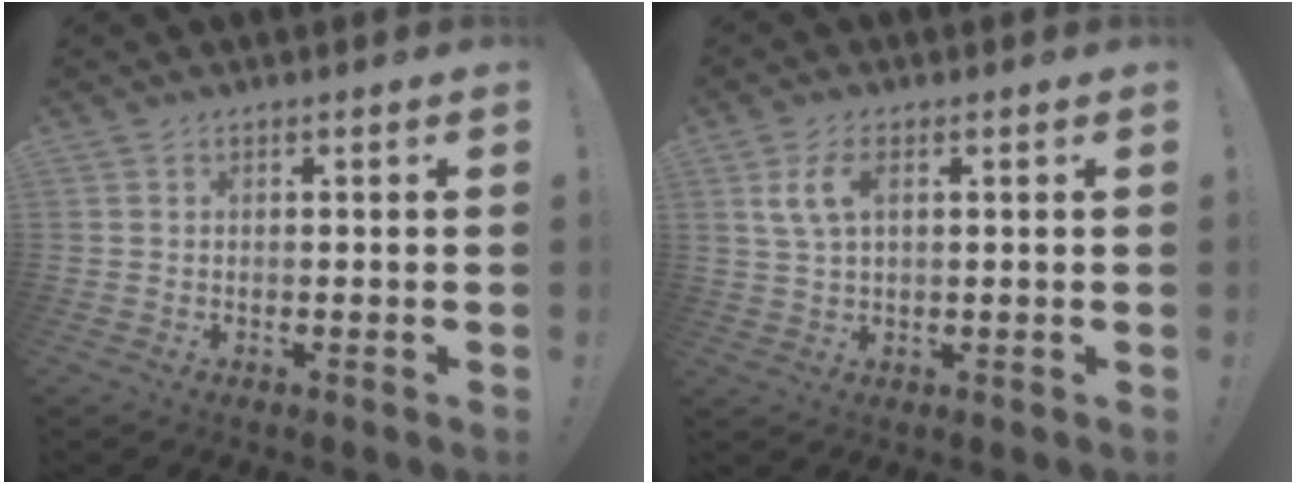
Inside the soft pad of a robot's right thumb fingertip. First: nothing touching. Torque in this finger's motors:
{"motor_torque": [0.15, 0.15, 0.13, -0.04, 0.02]}